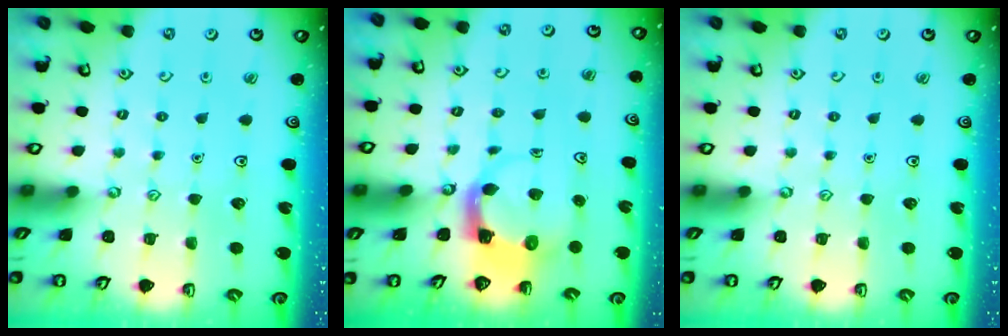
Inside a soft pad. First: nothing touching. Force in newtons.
{"total": 3.9, "press": 3.9, "slide": 0.6}
{"total": 0.0}